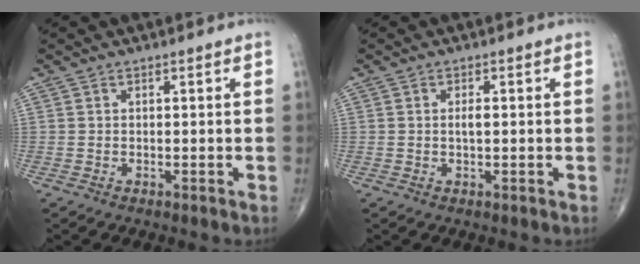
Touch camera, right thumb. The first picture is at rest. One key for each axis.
{"total": 1.5, "fx": 0.1, "fy": 0.5, "fz": 1.4, "tx": -0.025, "ty": 0.000, "tz": 0.000}